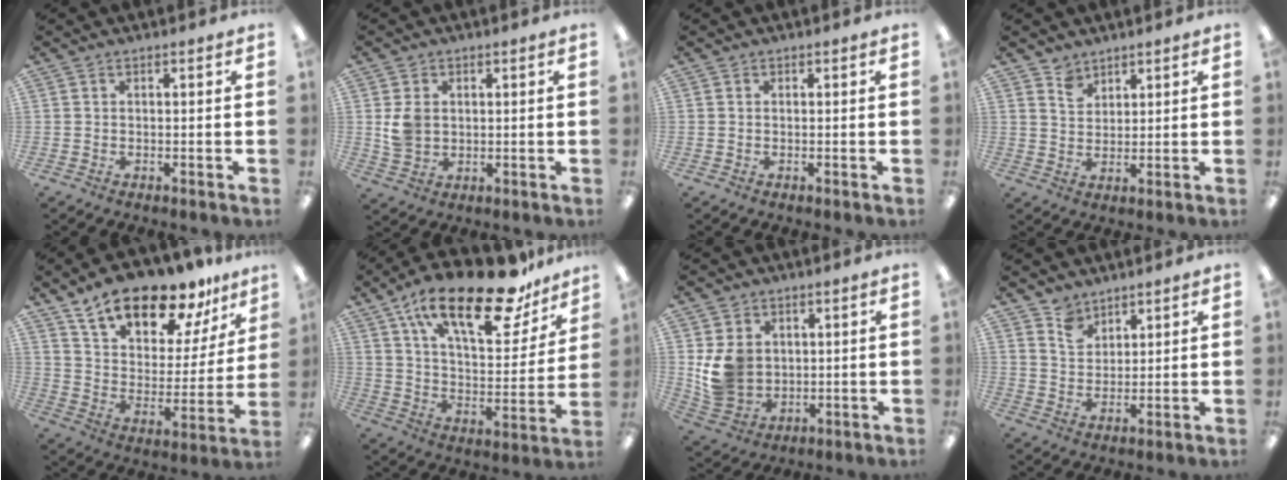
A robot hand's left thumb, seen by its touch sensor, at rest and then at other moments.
{"total": 5.5, "force": [1.1, 4.6, 2.8], "torque": [-0.042, 0.004, 0.023]}
{"total": 0.0}
{"total": 4.1, "force": [3.3, 2.4, 0.7], "torque": [-0.007, -0.016, 0.061]}
{"total": 18.0, "force": [14.4, 7.3, 8.1], "torque": [-0.141, -0.096, 0.251]}
{"total": 24.8, "force": [16.6, 9.1, 16.0], "torque": [-0.254, -0.091, 0.275]}
{"total": 9.5, "force": [2.1, 8.2, 4.3], "torque": [-0.092, 0.000, 0.047]}
{"total": 5.5, "force": [4.3, 3.3, 1.2], "torque": [-0.022, -0.017, 0.081]}